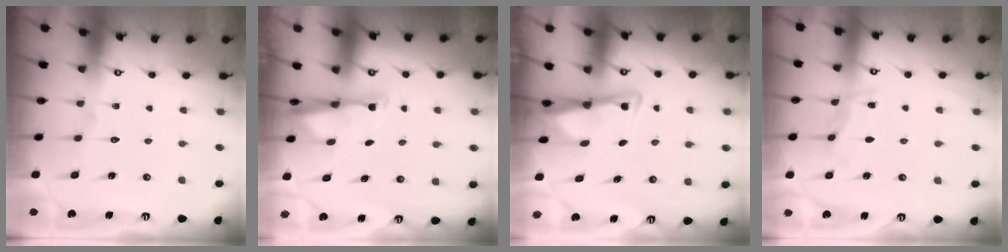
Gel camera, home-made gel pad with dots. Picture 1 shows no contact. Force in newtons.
{"total": 2.9, "press": 2.9, "slide": 0.6}
{"total": 2.9, "press": 2.9, "slide": 0.4}
{"total": 3.6, "press": 3.6, "slide": 0.4}